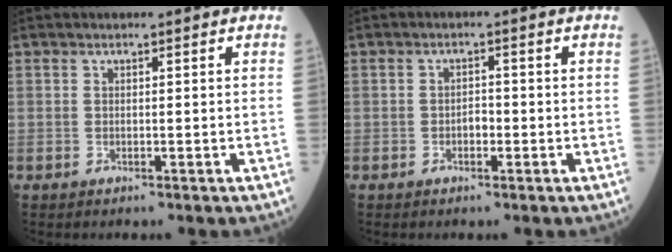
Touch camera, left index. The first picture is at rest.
{"total": 1.6, "force": [-0.6, 0.9, 1.2], "torque": [-0.016, 0.004, -0.011]}